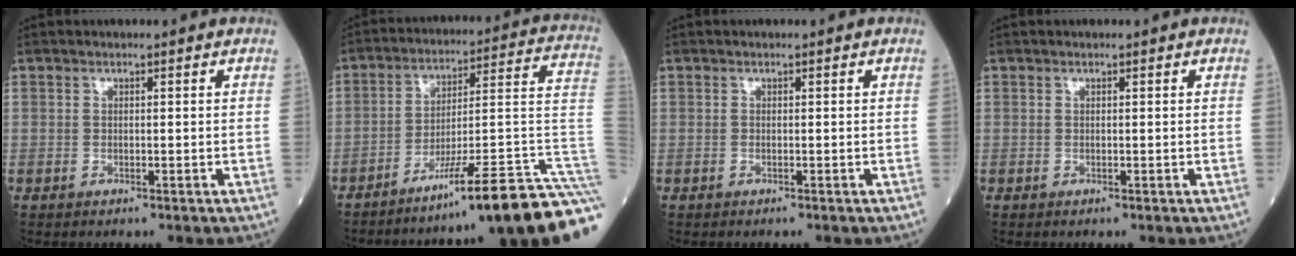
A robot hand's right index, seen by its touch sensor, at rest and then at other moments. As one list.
[{"total": 21.8, "force": [-15.1, -0.7, 15.7], "torque": [-0.123, 0.027, -0.233]}, {"total": 0.0}, {"total": 0.0}]